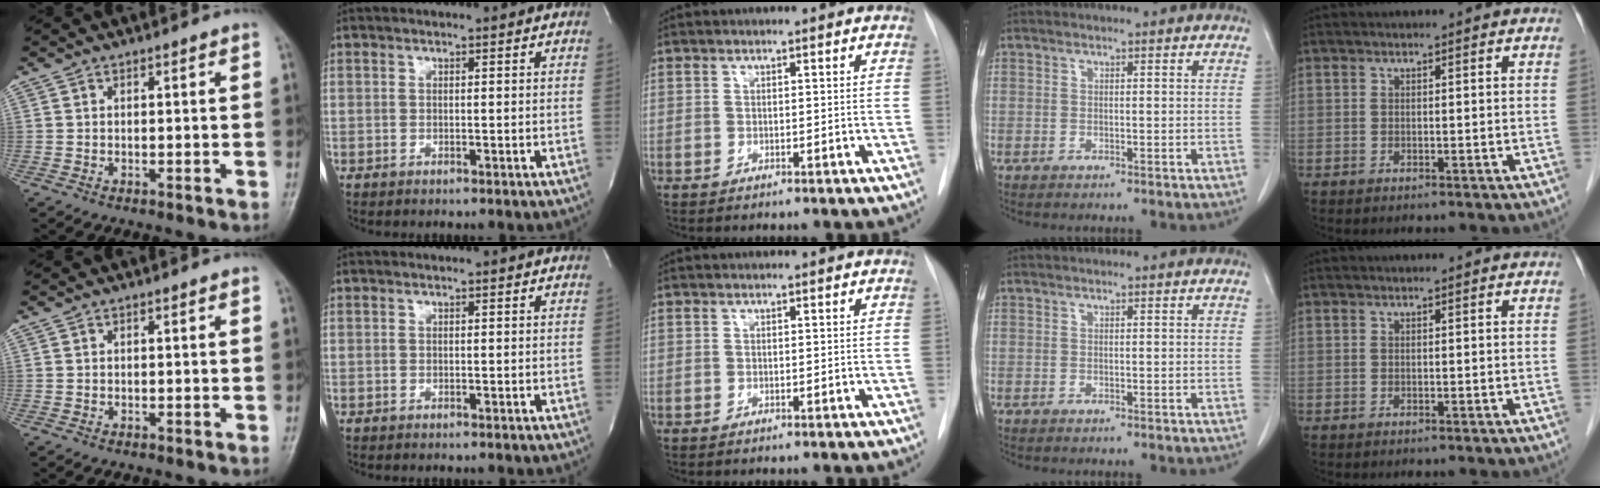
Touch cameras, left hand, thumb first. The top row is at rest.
{}